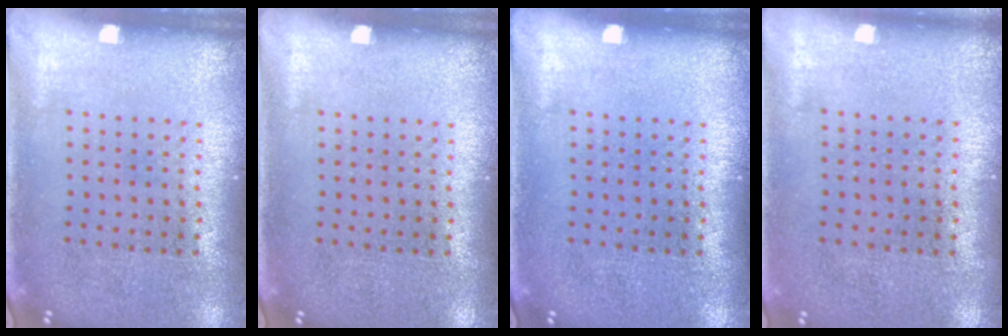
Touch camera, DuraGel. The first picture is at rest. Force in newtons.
{"total": 0.0}
{"total": 0.0}
{"total": 0.0}